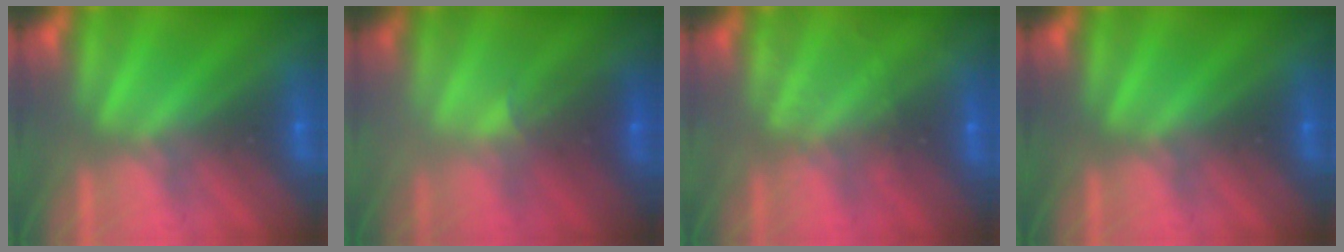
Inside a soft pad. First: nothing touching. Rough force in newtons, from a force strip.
{"total": 2.0}
{"total": 1.8}
{"total": 0.0}